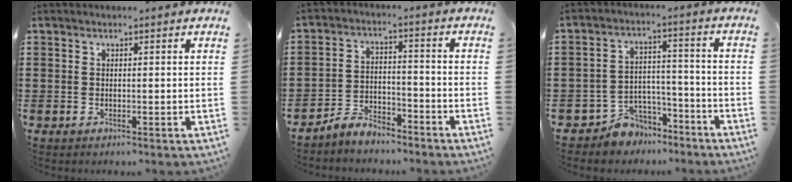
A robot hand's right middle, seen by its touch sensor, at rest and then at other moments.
{"total": 4.8, "force": [-4.6, 1.0, 0.8], "torque": [-0.024, 0.009, -0.096]}
{"total": 6.1, "force": [-5.6, 2.5, 0.3], "torque": [-0.016, 0.018, -0.114]}